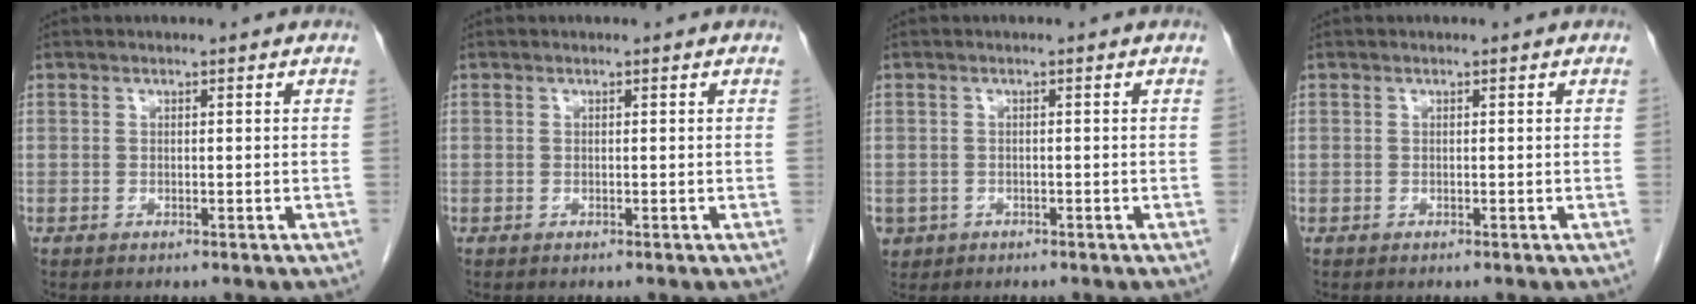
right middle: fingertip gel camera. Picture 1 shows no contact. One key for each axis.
{"total": 0.0}
{"total": 2.8, "fx": -1.3, "fy": 2.4, "fz": 0.5, "tx": -0.010, "ty": 0.001, "tz": -0.019}
{"total": 0.0}